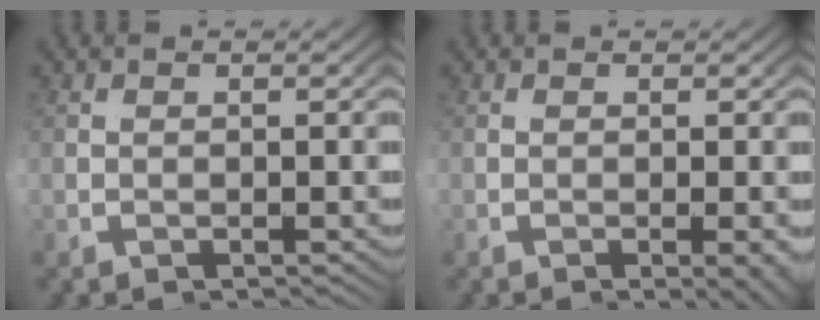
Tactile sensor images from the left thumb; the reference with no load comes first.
{"total": 1.4, "force": [-0.3, -0.3, 1.4], "torque": [-0.025, 0.002, -0.010]}